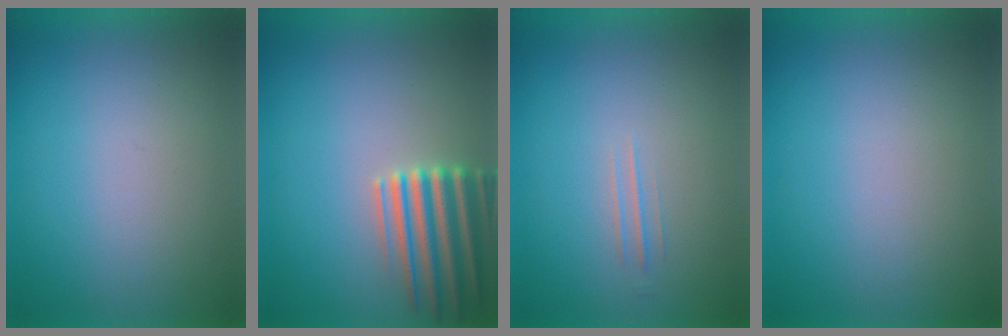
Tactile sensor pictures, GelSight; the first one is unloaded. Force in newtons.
{"total": 5.2}
{"total": 1.5}
{"total": 0.0}